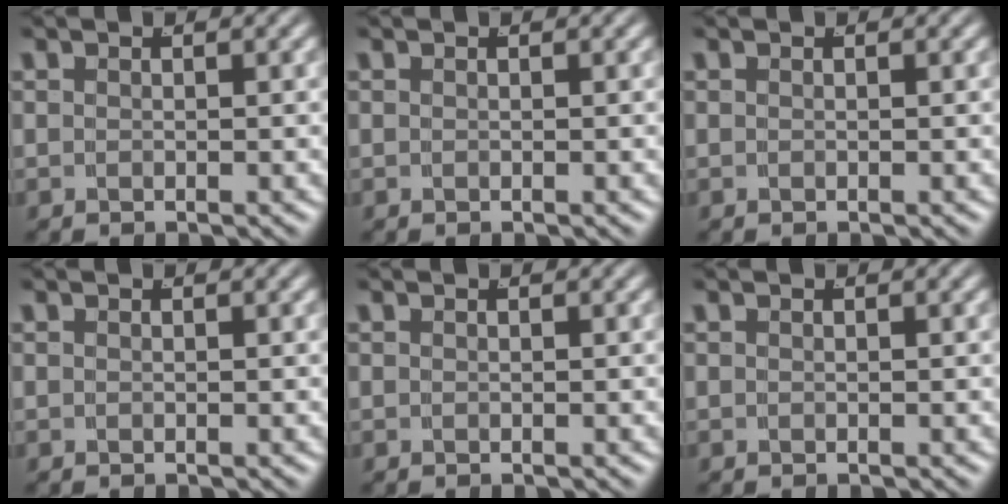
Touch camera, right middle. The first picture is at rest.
{"total": 0.0}
{"total": 0.0}
{"total": 0.0}
{"total": 0.0}
{"total": 0.0}